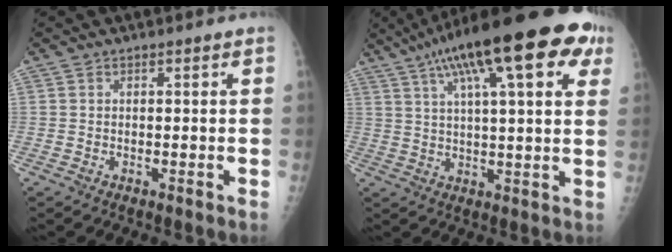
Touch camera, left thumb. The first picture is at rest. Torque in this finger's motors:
{"motor_torque": [1.06, 0.52, 1.91, -0.85, 0.48]}